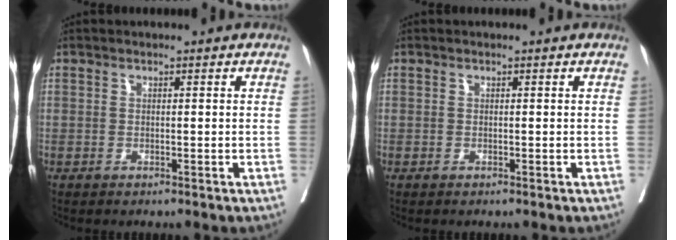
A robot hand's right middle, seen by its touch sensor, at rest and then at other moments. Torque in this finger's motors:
{"motor_torque": [0.10, -0.19, -0.49, -0.13]}